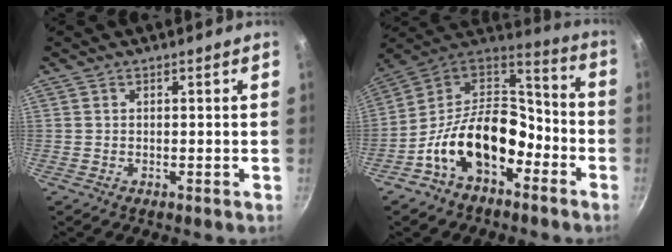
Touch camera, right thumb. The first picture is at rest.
{"total": 19.1, "force": [-7.4, 12.0, 12.9], "torque": [-0.187, 0.075, -0.146]}